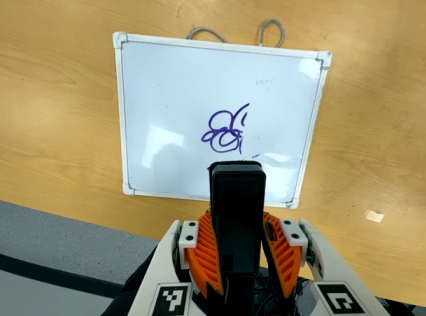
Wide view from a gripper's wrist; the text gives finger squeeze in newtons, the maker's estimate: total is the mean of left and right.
{"total": 8.3, "left": 6.7, "right": 10.0}